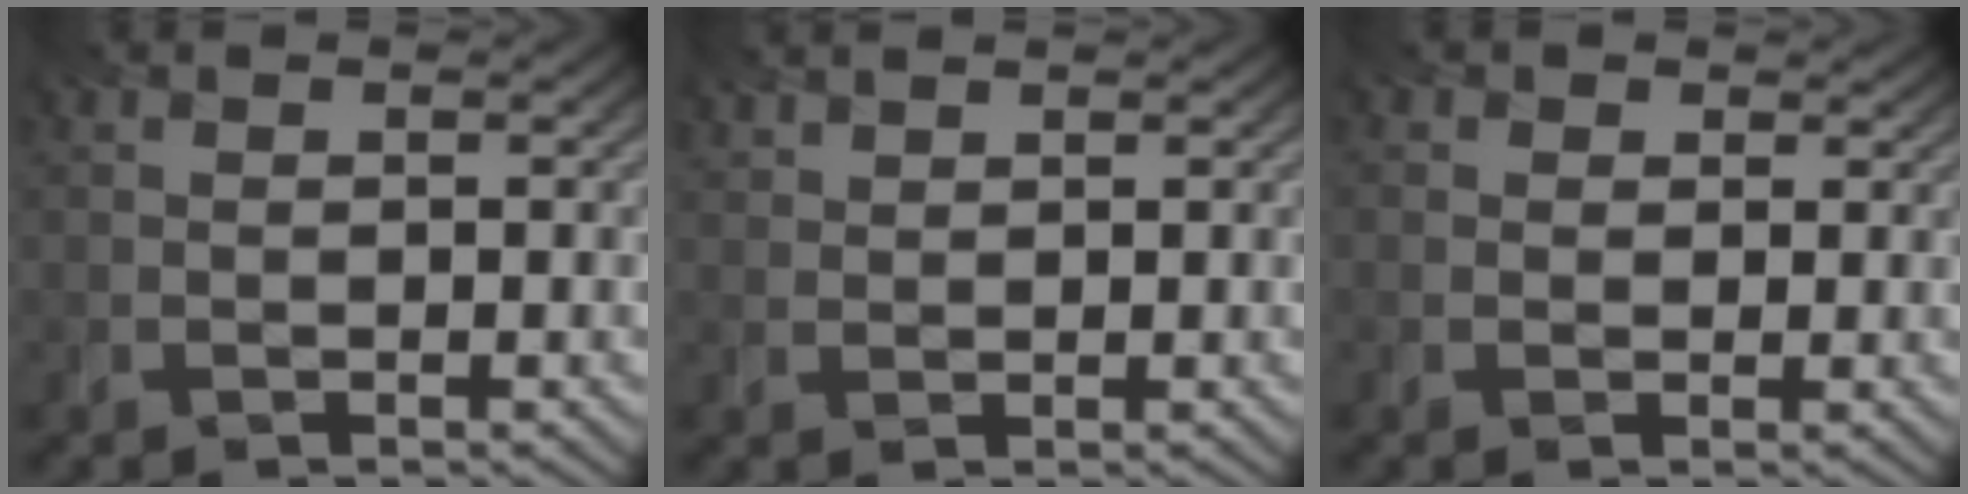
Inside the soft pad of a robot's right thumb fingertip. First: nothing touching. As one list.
[{"total": 1.7, "force": [1.6, 0.3, 0.2], "torque": [-0.010, 0.005, 0.038]}, {"total": 1.5, "force": [0.8, 1.3, 0.2], "torque": [-0.002, -0.006, 0.008]}]